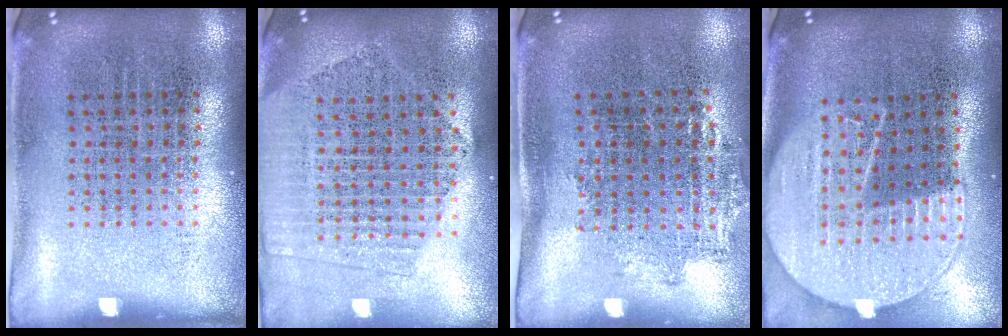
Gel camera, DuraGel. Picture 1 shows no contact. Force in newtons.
{"total": 2.1, "press": 1.9, "slide": 0.9}
{"total": 1.3, "press": 1.0, "slide": 0.8}
{"total": 2.0, "press": 1.8, "slide": 1.0}